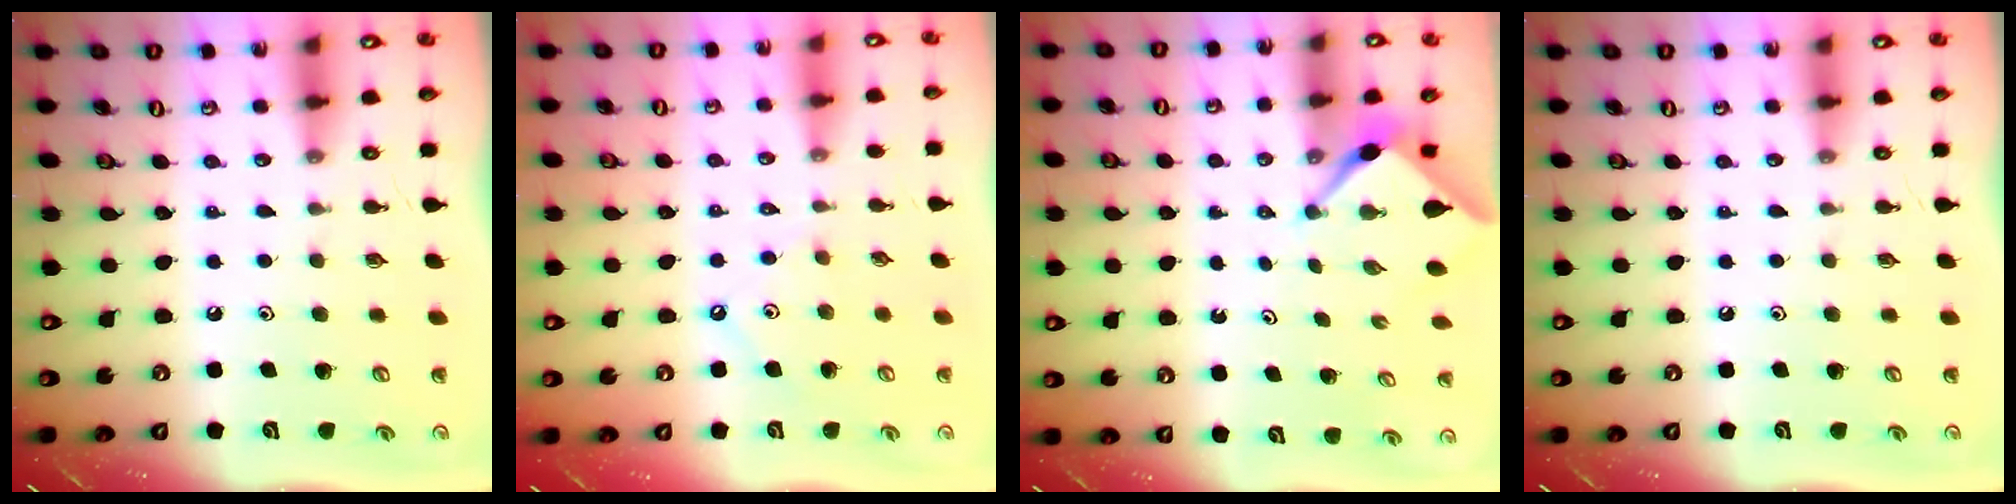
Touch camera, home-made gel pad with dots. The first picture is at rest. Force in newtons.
{"total": 1.9, "press": 1.9, "slide": 0.4}
{"total": 2.2, "press": 2.2, "slide": 0.3}
{"total": 0.0}